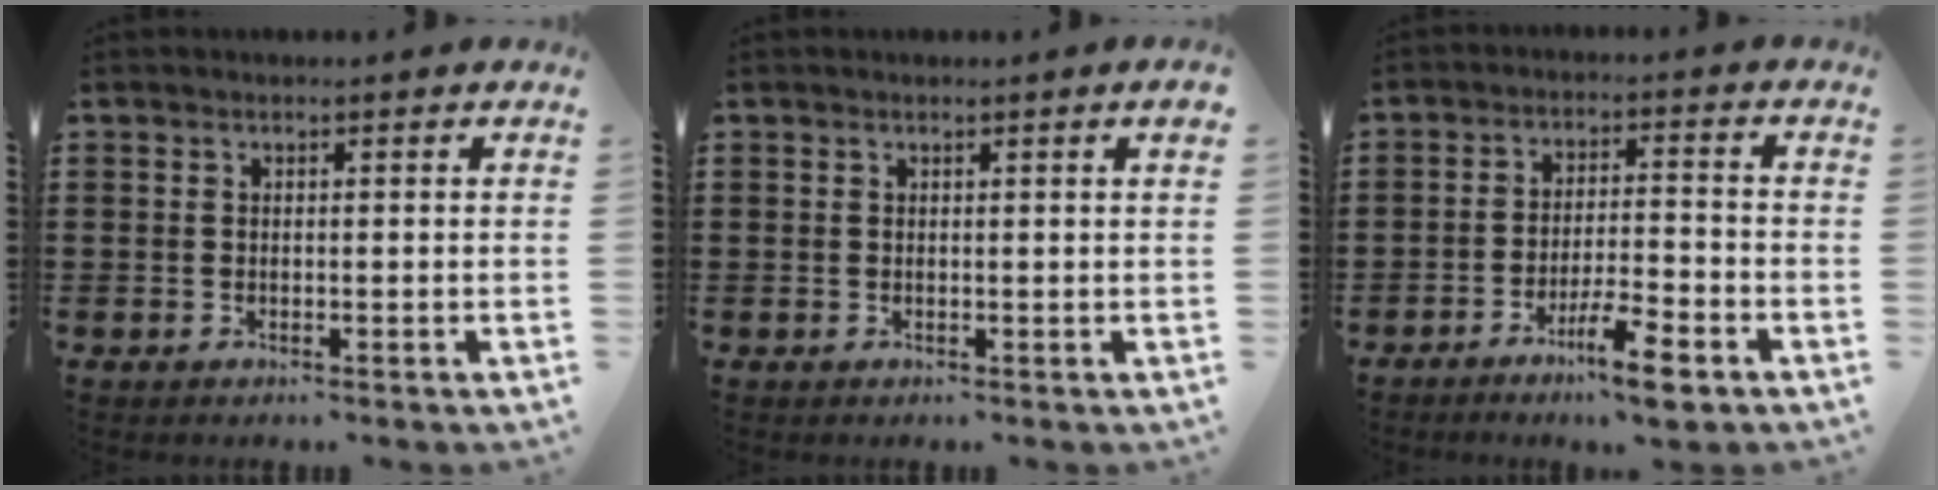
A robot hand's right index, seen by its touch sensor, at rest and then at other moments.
{"total": 0.6, "force": [0.3, -0.2, 0.5], "torque": [-0.007, -0.002, 0.004]}
{"total": 6.9, "force": [-4.7, 1.3, 4.9], "torque": [-0.088, 0.004, -0.084]}